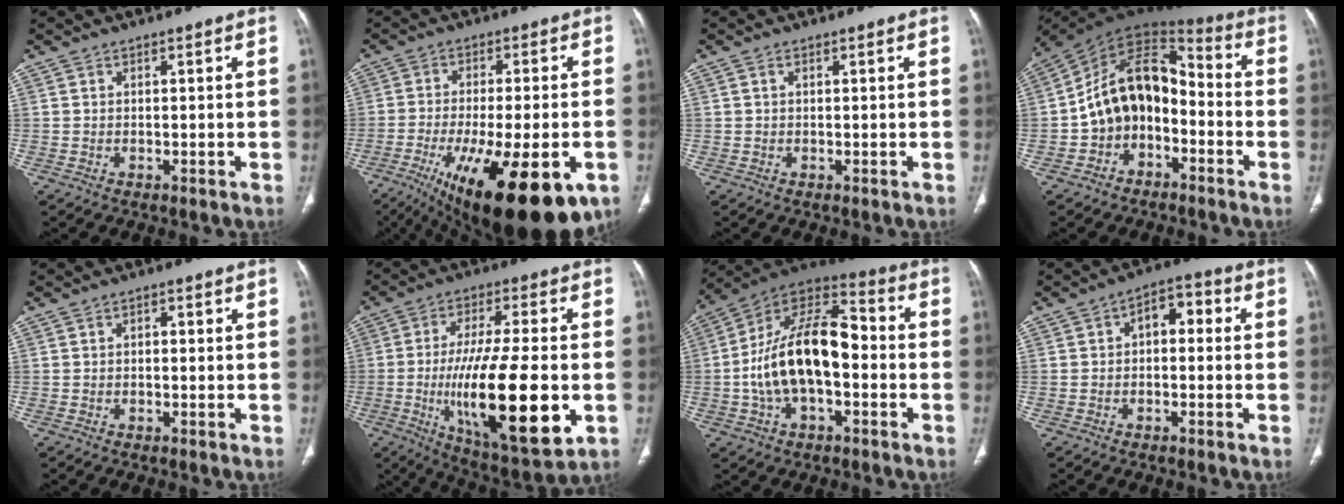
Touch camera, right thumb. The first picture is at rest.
{"total": 25.0, "force": [-11.1, 8.6, 20.7], "torque": [-0.302, -0.018, -0.158]}
{"total": 0.6, "force": [0.2, 0.4, 0.4], "torque": [-0.010, 0.004, 0.003]}
{"total": 14.5, "force": [-3.5, 10.1, 9.8], "torque": [-0.138, 0.077, -0.071]}
{"total": 1.2, "force": [0.1, 0.7, 1.0], "torque": [-0.016, 0.006, -0.001]}
{"total": 23.6, "force": [-4.5, 7.2, 22.1], "torque": [-0.386, -0.014, -0.058]}
{"total": 19.8, "force": [-2.3, 10.6, 16.6], "torque": [-0.288, 0.047, -0.043]}
{"total": 6.0, "force": [0.4, 3.7, 4.8], "torque": [-0.046, 0.024, -0.006]}